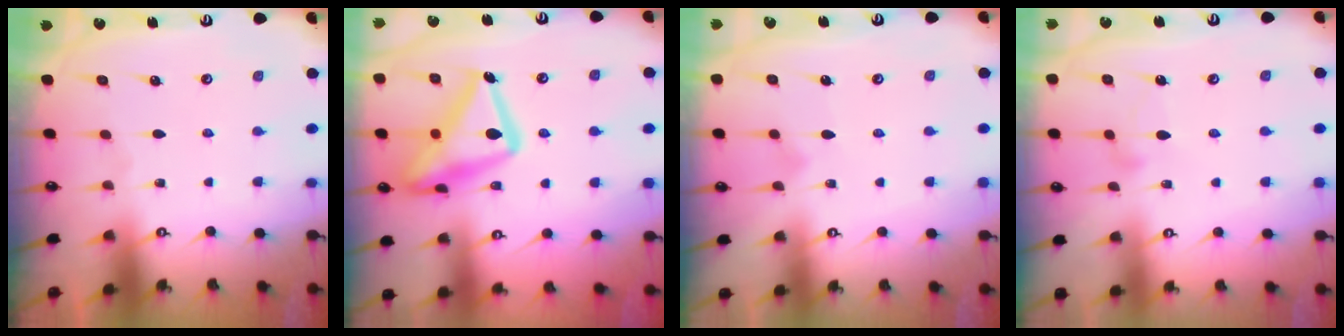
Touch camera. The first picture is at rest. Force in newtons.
{"total": 21.7, "press": 21.7, "slide": 1.6}
{"total": 7.8, "press": 7.8, "slide": 0.1}
{"total": 7.2, "press": 7.2, "slide": 0.4}